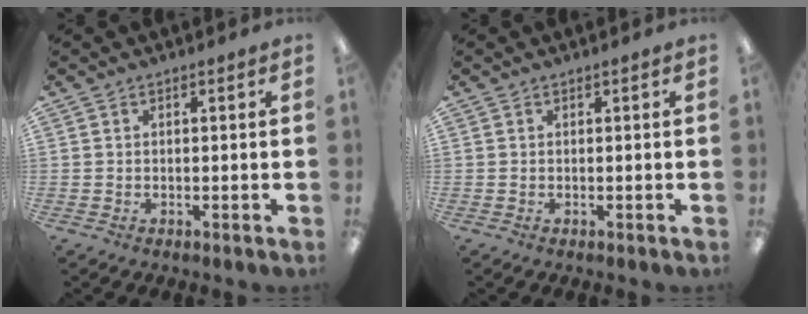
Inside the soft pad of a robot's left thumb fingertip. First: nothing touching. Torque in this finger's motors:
{"motor_torque": [-0.01, 0.00, 0.00, 0.00, 0.00]}